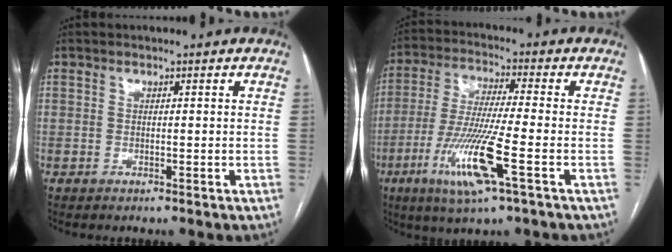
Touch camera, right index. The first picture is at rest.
{"total": 12.4, "force": [-4.9, 0.0, 11.4], "torque": [-0.239, -0.022, -0.094]}